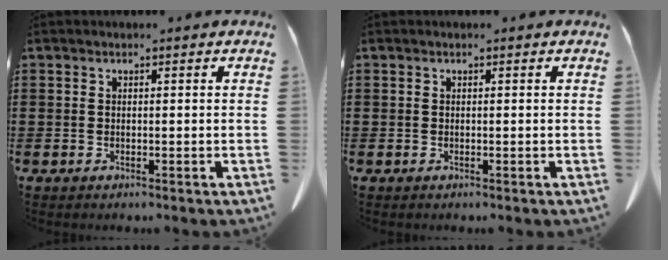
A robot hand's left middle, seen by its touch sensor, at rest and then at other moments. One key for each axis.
{"total": 0.0}